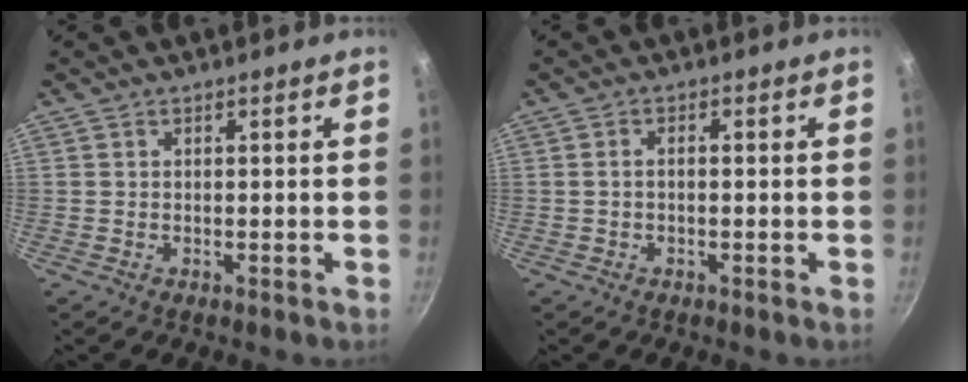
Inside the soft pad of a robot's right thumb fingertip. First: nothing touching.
{"total": 1.5, "force": [-0.3, 0.8, 1.2], "torque": [-0.028, 0.013, -0.006]}